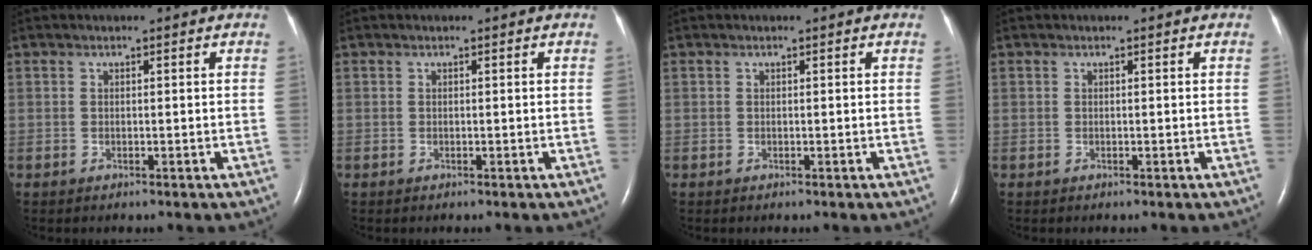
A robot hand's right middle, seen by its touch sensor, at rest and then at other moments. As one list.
[{"total": 0.0}, {"total": 0.0}, {"total": 0.0}]